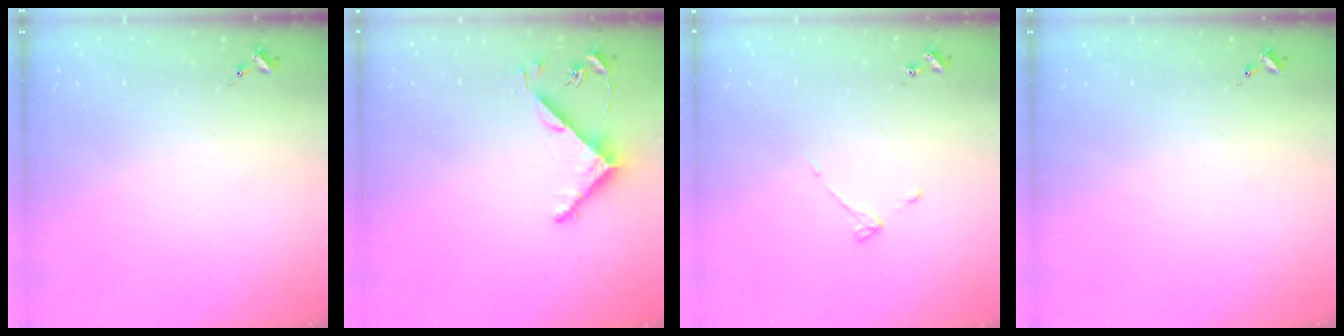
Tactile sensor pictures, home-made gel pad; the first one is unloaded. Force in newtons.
{"total": 4.8, "press": 4.8, "slide": 0.3}
{"total": 3.1, "press": 3.0, "slide": 0.5}
{"total": 0.0}